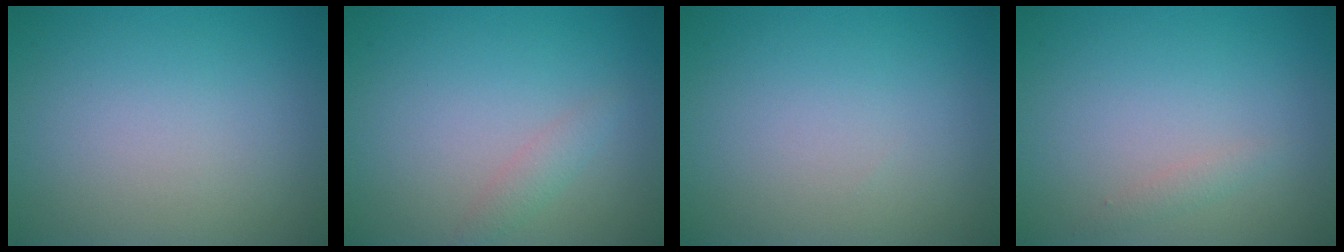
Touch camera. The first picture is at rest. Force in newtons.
{"total": 1.2, "press": 1.2, "slide": 0.0}
{"total": 0.0}
{"total": 0.8, "press": 0.8, "slide": 0.0}